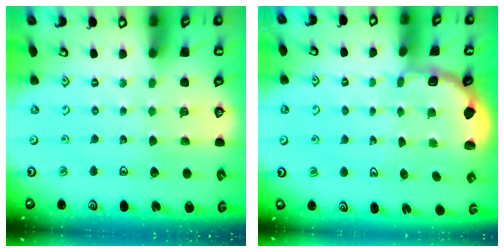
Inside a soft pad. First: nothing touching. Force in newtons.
{"total": 1.9, "press": 1.8, "slide": 0.7}